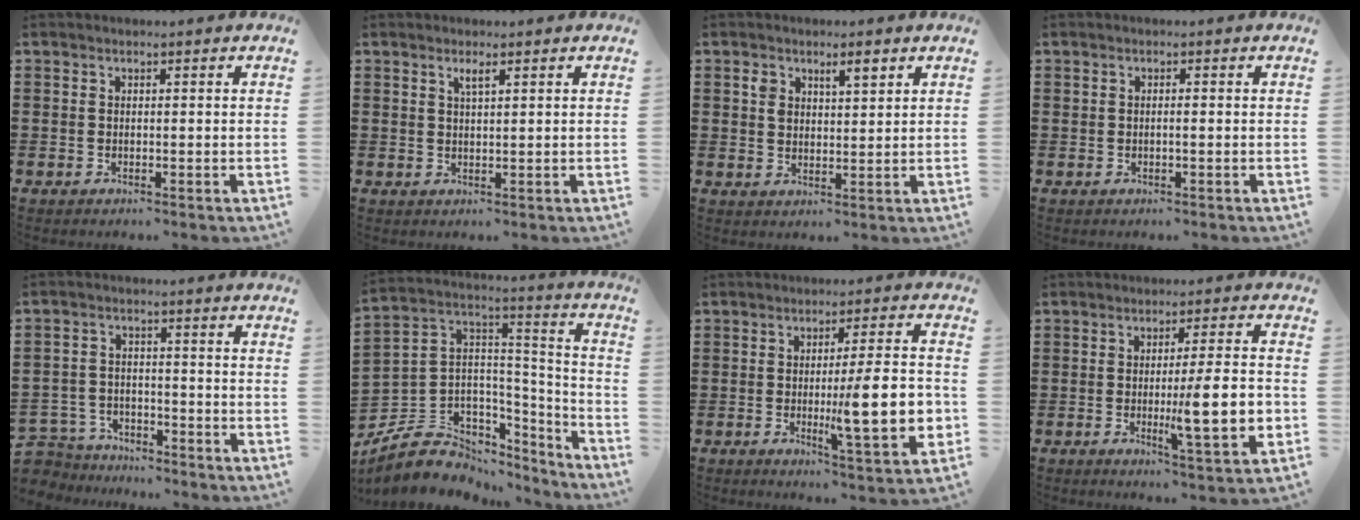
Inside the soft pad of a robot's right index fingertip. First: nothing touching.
{"total": 1.5, "force": [0.8, 0.3, 1.3], "torque": [-0.026, 0.001, 0.013]}
{"total": 3.3, "force": [1.9, 1.5, 2.3], "torque": [-0.043, 0.003, 0.031]}
{"total": 0.8, "force": [-0.1, 0.1, 0.8], "torque": [-0.014, -0.004, -0.001]}
{"total": 4.1, "force": [-3.8, 1.3, 0.0], "torque": [-0.022, 0.000, -0.085]}
{"total": 7.9, "force": [-4.7, 6.2, 1.4], "torque": [-0.059, -0.004, -0.083]}
{"total": 12.8, "force": [-1.4, 2.4, 12.5], "torque": [-0.188, -0.011, -0.025]}
{"total": 10.9, "force": [-1.6, 1.8, 10.7], "torque": [-0.166, -0.011, -0.027]}